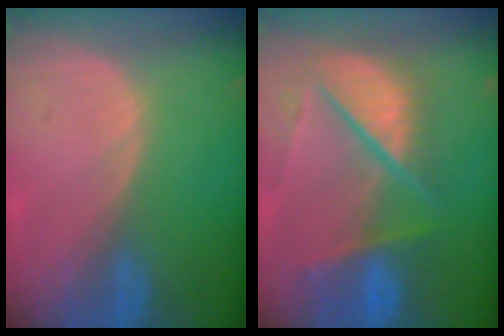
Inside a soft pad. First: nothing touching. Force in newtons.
{"total": 10.6, "press": 8.7, "slide": 6.0}